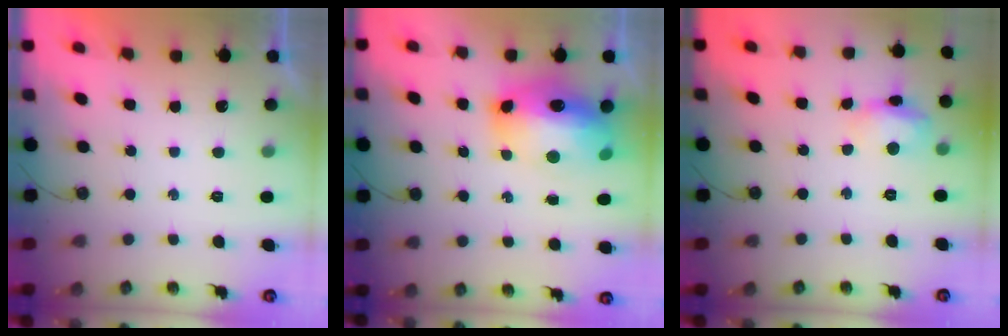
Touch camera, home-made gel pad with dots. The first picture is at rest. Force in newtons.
{"total": 16.4, "press": 16.3, "slide": 1.6}
{"total": 10.9, "press": 10.9, "slide": 0.9}